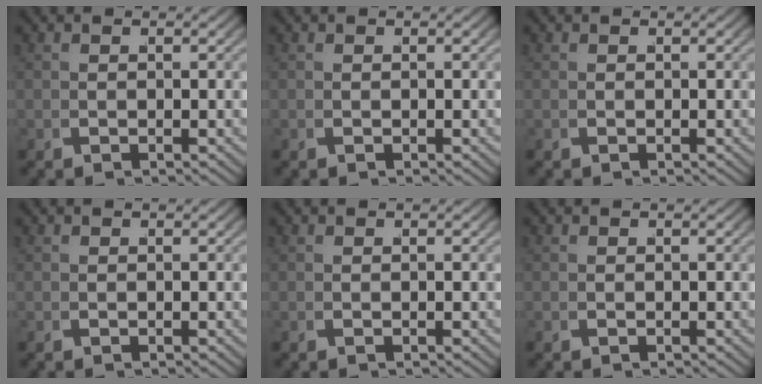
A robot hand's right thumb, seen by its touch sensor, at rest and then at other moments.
{"total": 0.0}
{"total": 0.0}
{"total": 0.0}
{"total": 0.0}
{"total": 0.0}